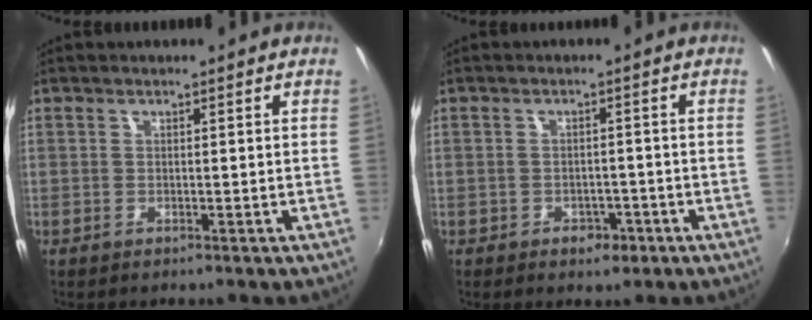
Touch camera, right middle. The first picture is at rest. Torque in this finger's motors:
{"motor_torque": [0.64, -0.66, 0.19, 0.07]}